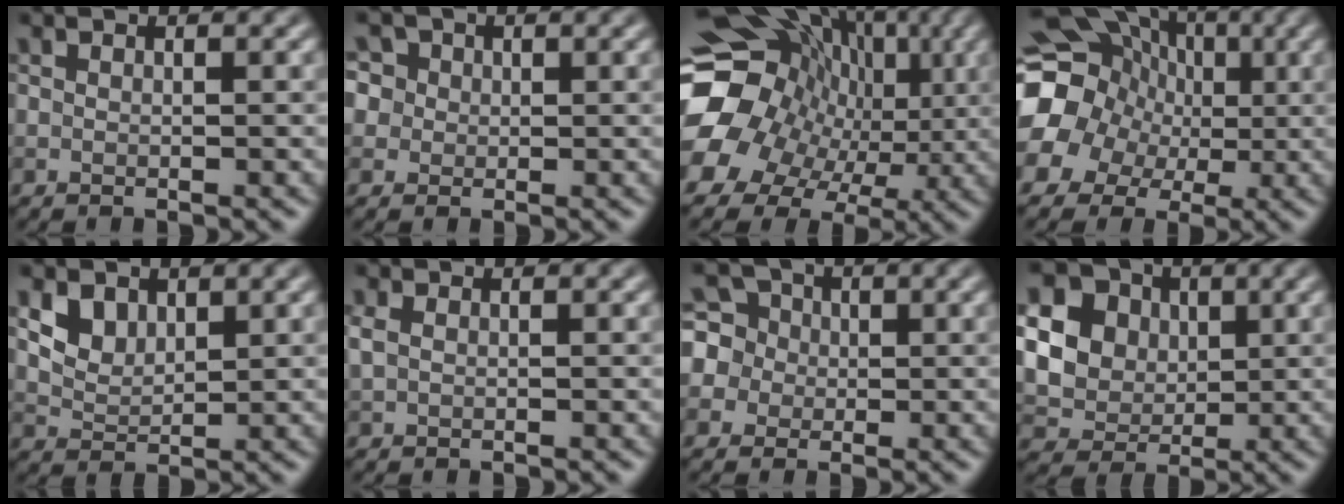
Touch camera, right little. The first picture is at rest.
{"total": 5.0, "force": [2.1, 4.1, 2.1], "torque": [-0.033, 0.025, 0.010]}
{"total": 17.5, "force": [0.3, 14.7, 9.5], "torque": [-0.183, 0.004, -0.011]}
{"total": 15.6, "force": [2.0, 14.2, 6.1], "torque": [-0.156, 0.034, -0.001]}
{"total": 3.8, "force": [2.2, 2.4, 1.9], "torque": [-0.047, -0.004, 0.051]}
{"total": 0.7, "force": [0.1, 0.4, 0.5], "torque": [-0.012, 0.001, 0.002]}
{"total": 6.5, "force": [1.0, 6.2, 2.0], "torque": [-0.050, 0.049, -0.006]}
{"total": 14.8, "force": [4.2, 12.8, 6.2], "torque": [-0.176, 0.013, 0.070]}